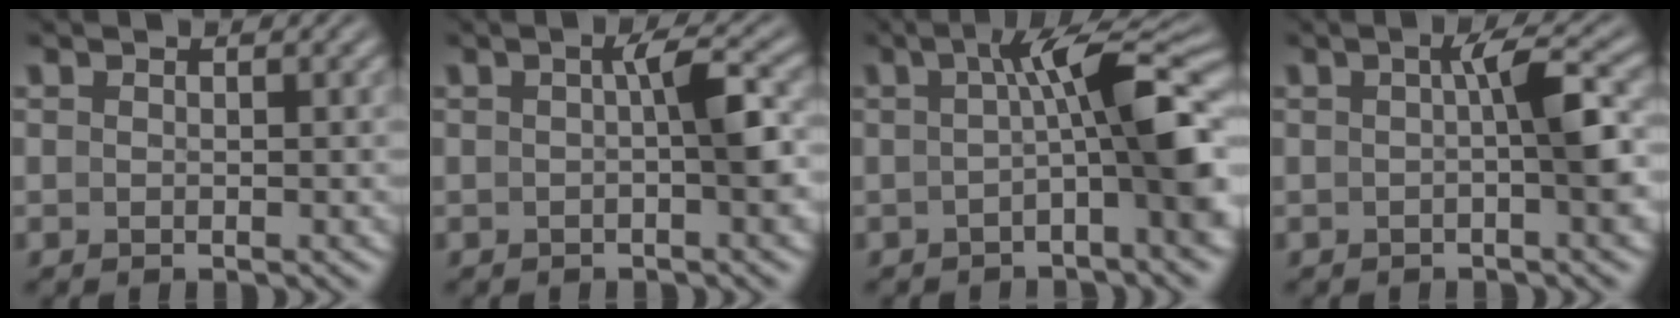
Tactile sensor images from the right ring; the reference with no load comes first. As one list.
[{"total": 2.9, "force": [-0.4, 0.0, 2.9], "torque": [-0.040, 0.002, -0.003]}, {"total": 6.9, "force": [-0.6, 1.1, 6.8], "torque": [-0.103, 0.006, -0.004]}, {"total": 3.5, "force": [-0.4, 0.0, 3.5], "torque": [-0.049, 0.005, -0.005]}]